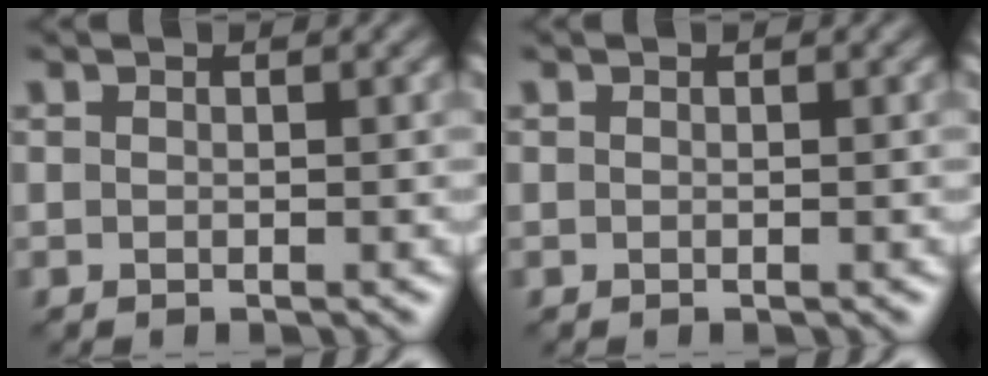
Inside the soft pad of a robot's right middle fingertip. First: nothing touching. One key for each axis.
{"total": 0.0}